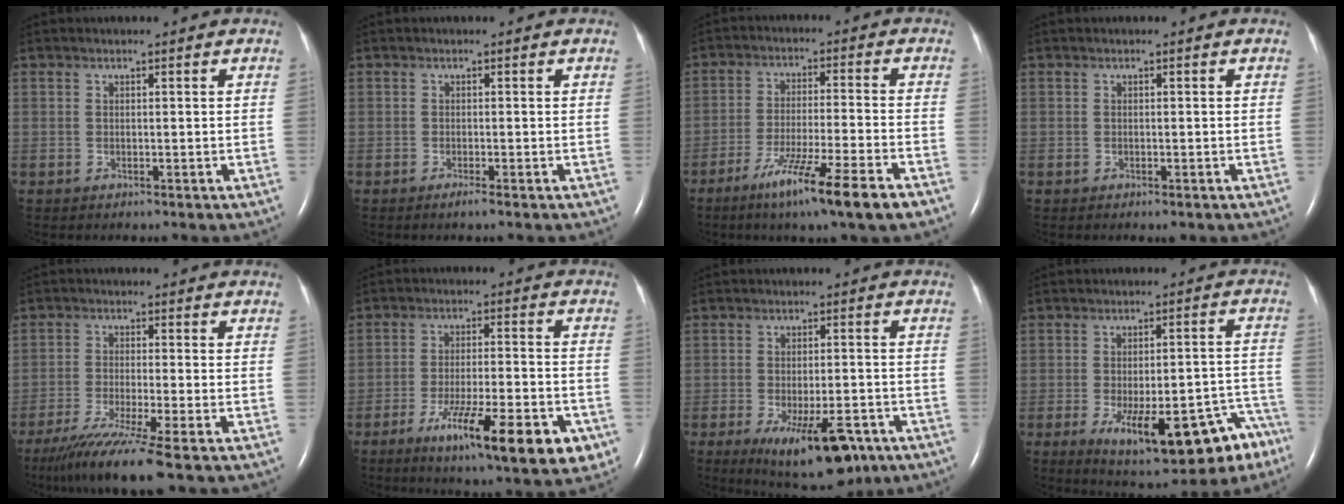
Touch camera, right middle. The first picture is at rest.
{"total": 0.9, "force": [-0.7, -0.1, 0.7], "torque": [-0.014, -0.002, -0.012]}
{"total": 12.2, "force": [-7.6, -0.9, 9.5], "torque": [-0.167, -0.037, -0.126]}
{"total": 0.8, "force": [-0.5, 0.5, 0.5], "torque": [-0.011, -0.001, -0.003]}
{"total": 10.0, "force": [-7.0, -1.3, 7.0], "torque": [-0.119, -0.035, -0.117]}
{"total": 15.5, "force": [-7.9, 2.5, 13.1], "torque": [-0.168, -0.016, -0.112]}
{"total": 12.4, "force": [-7.0, 4.0, 9.4], "torque": [-0.136, -0.015, -0.097]}
{"total": 18.3, "force": [-10.9, 5.4, 13.6], "torque": [-0.115, 0.031, -0.143]}